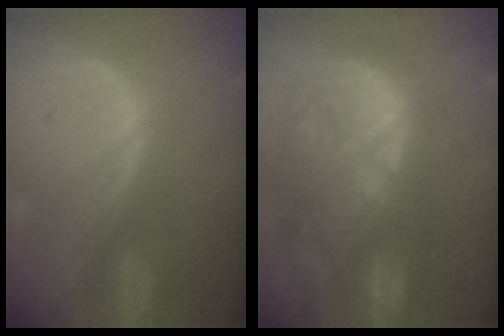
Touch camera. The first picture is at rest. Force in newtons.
{"total": 15.3, "press": 13.3, "slide": 7.5}